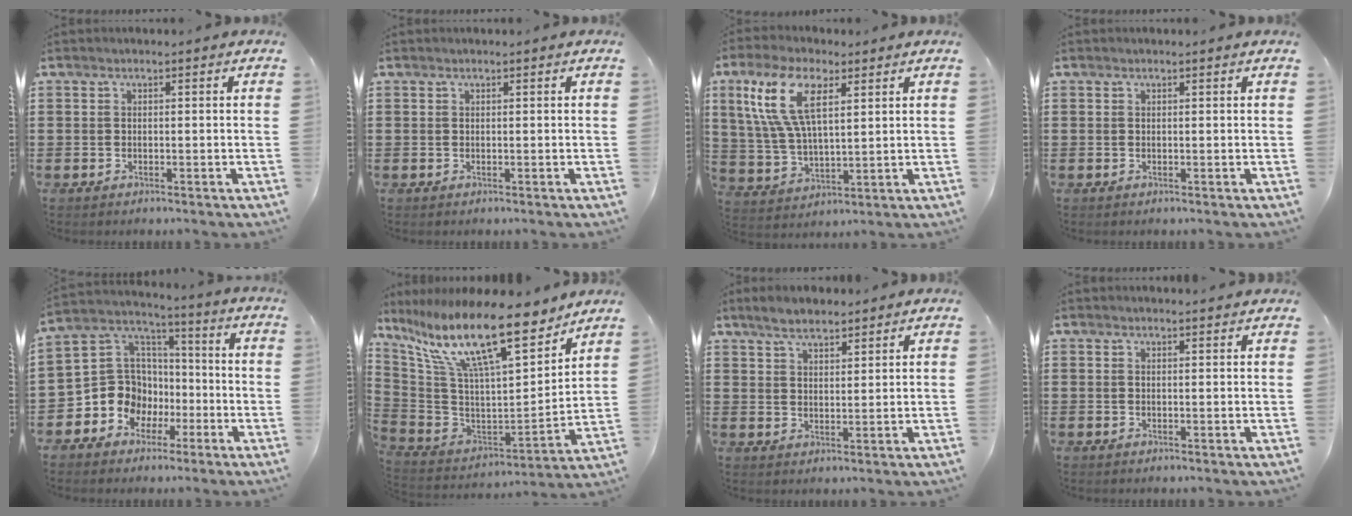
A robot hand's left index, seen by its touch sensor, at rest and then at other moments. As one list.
[{"total": 0.0}, {"total": 11.3, "force": [5.5, 4.7, 8.8], "torque": [-0.203, 0.003, 0.095]}, {"total": 0.0}, {"total": 10.1, "force": [-3.4, 9.2, 2.5], "torque": [-0.097, 0.003, -0.060]}, {"total": 17.4, "force": [11.7, 3.6, 12.3], "torque": [-0.272, -0.070, 0.194]}, {"total": 4.2, "force": [3.7, 1.3, 1.5], "torque": [-0.041, -0.001, 0.069]}, {"total": 1.0, "force": [1.0, 0.0, 0.1], "torque": [-0.005, -0.002, 0.019]}]